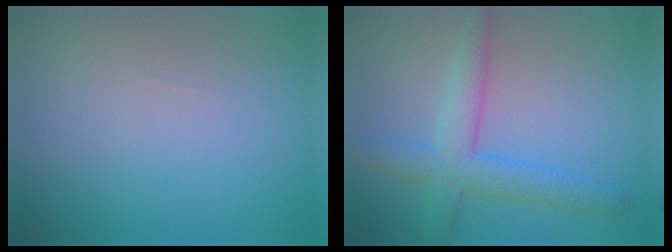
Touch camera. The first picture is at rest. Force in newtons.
{"total": 4.6, "press": 4.6, "slide": 0.2}